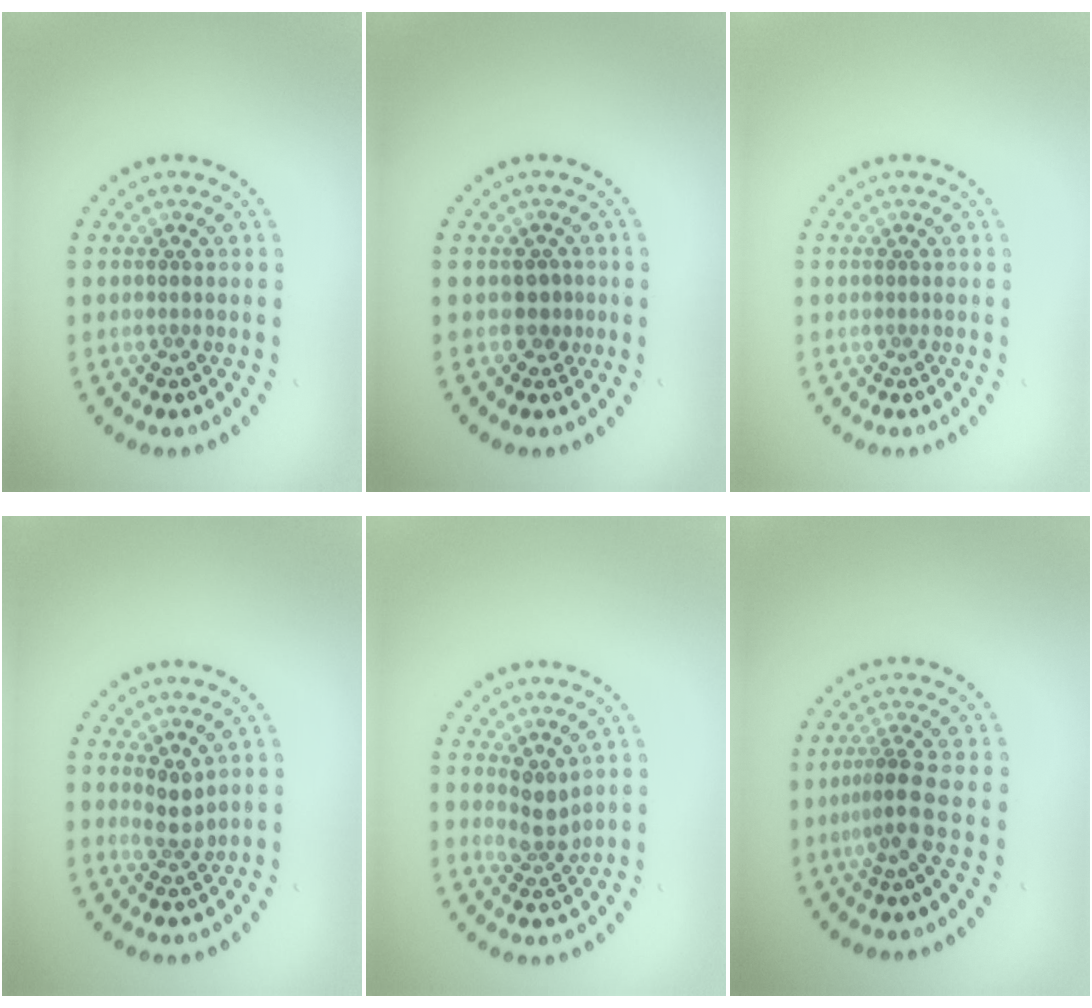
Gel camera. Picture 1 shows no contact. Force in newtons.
{"total": 1.5, "press": 1.2, "slide": 0.9}
{"total": 0.0}
{"total": 1.7, "press": 1.2, "slide": 1.2}
{"total": 2.3, "press": 1.8, "slide": 1.6}
{"total": 2.7, "press": 1.8, "slide": 2.0}